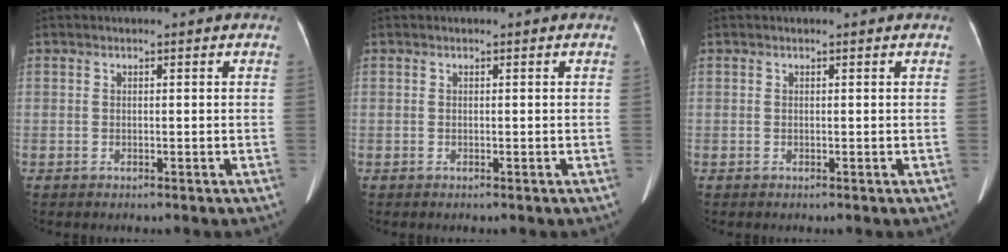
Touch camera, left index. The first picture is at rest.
{"total": 0.0}
{"total": 0.0}